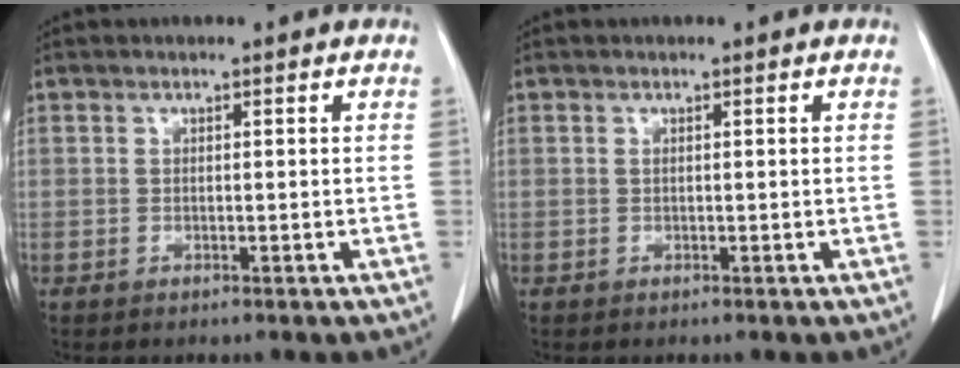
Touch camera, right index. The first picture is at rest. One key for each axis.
{"total": 0.0}